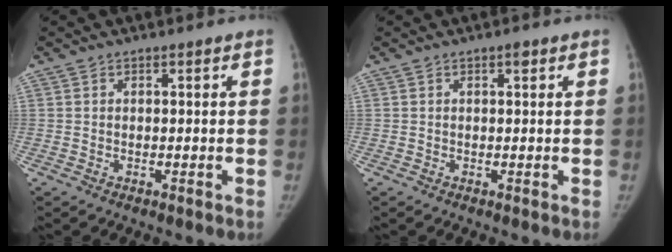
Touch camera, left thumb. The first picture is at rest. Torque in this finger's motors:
{"motor_torque": [0.26, 0.12, 0.20, -0.11, 0.04]}